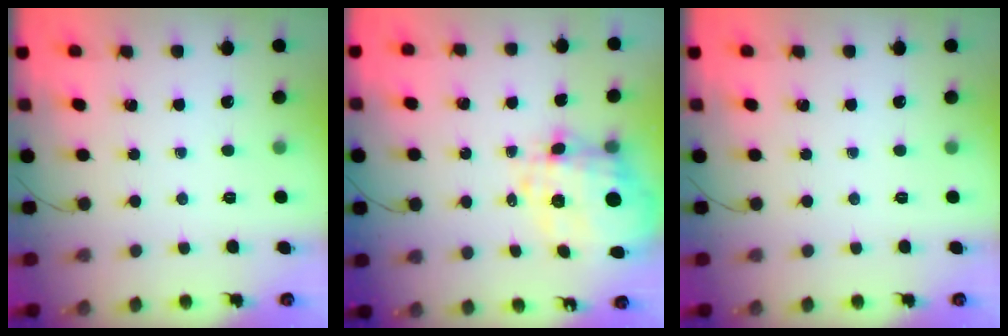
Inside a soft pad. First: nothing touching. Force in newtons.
{"total": 8.8, "press": 8.2, "slide": 3.4}
{"total": 0.0}